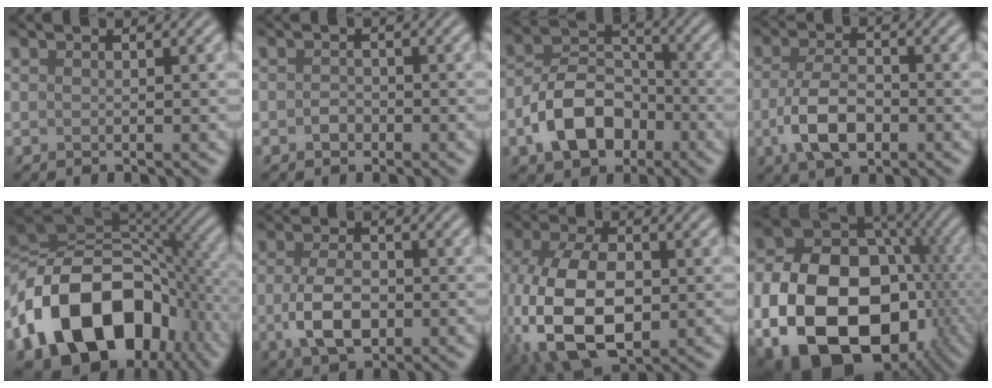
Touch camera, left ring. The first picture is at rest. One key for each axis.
{"total": 1.1, "fx": -0.5, "fy": 0.9, "fz": 0.4, "tx": -0.008, "ty": -0.002, "tz": -0.011}
{"total": 7.0, "fx": -3.0, "fy": 4.8, "fz": 4.2, "tx": -0.071, "ty": 0.002, "tz": -0.062}
{"total": 5.1, "fx": -1.6, "fy": 2.7, "fz": 4.0, "tx": -0.083, "ty": -0.003, "tz": -0.035}
{"total": 17.4, "fx": -6.2, "fy": 11.9, "fz": 11.1, "tx": -0.212, "ty": -0.001, "tz": -0.116}
{"total": 4.8, "fx": -1.0, "fy": 2.8, "fz": 3.8, "tx": -0.082, "ty": -0.006, "tz": -0.020}
{"total": 12.3, "fx": -2.6, "fy": 7.5, "fz": 9.4, "tx": -0.223, "ty": -0.021, "tz": -0.048}
{"total": 19.7, "fx": -5.5, "fy": 14.0, "fz": 12.6, "tx": -0.232, "ty": -0.036, "tz": -0.081}